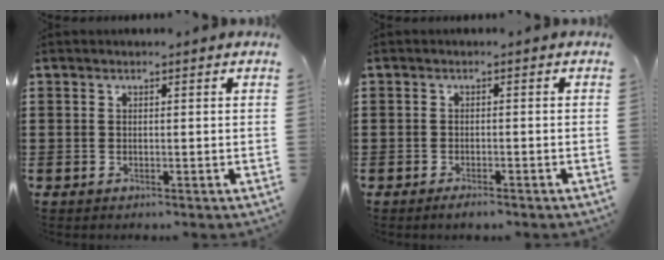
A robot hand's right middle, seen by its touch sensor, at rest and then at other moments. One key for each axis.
{"total": 1.1, "fx": -0.9, "fy": 0.1, "fz": 0.5, "tx": -0.012, "ty": -0.007, "tz": -0.016}